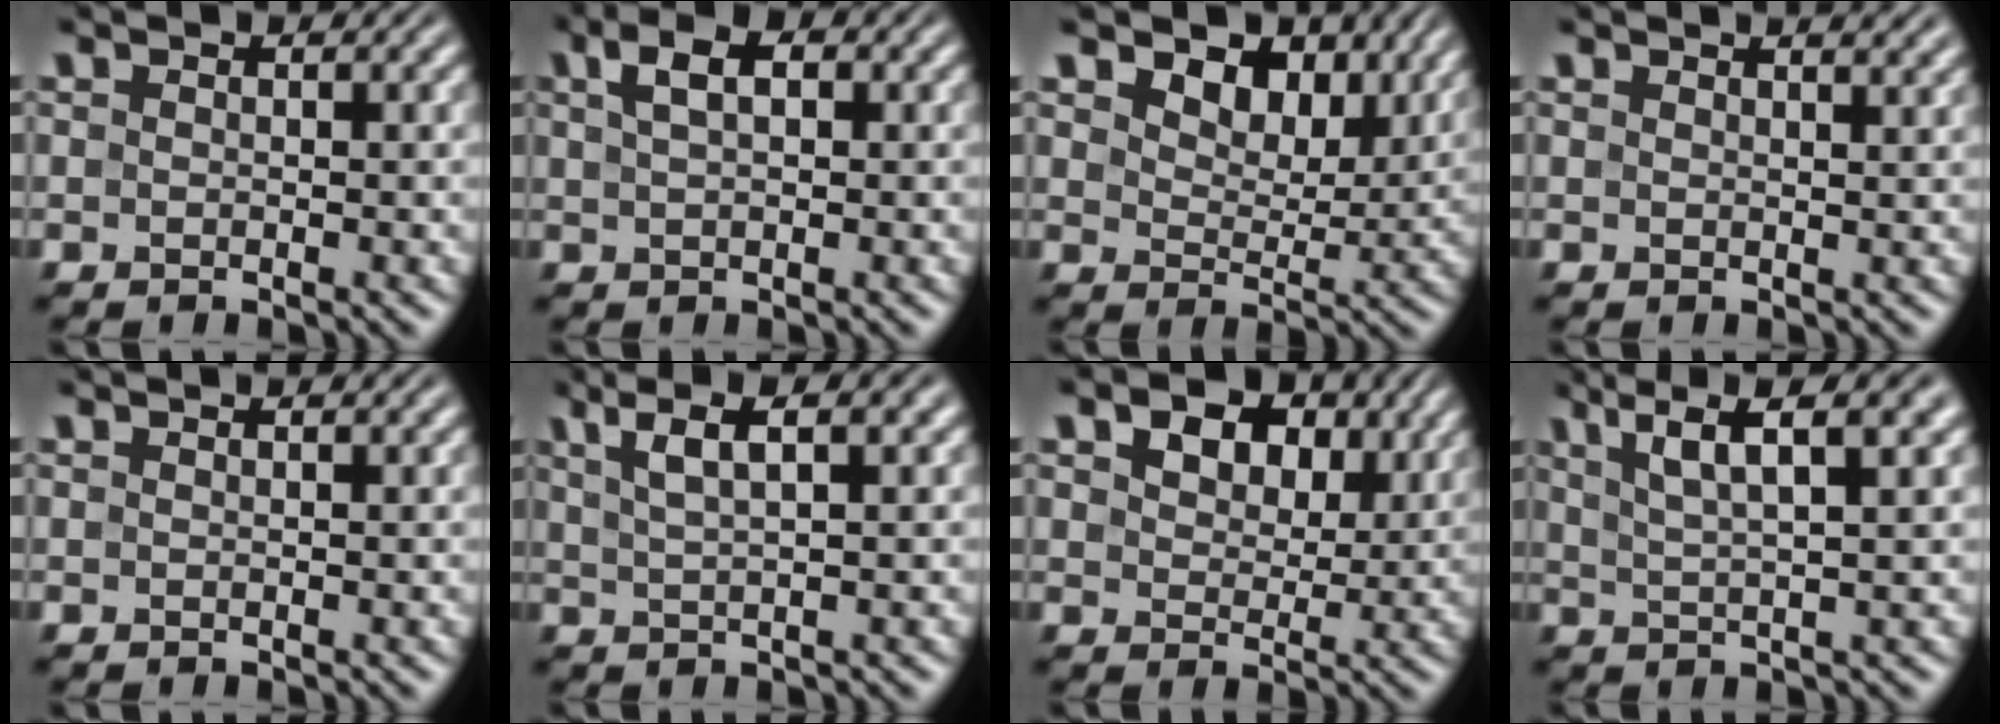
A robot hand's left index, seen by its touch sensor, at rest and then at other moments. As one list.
[{"total": 3.3, "force": [1.4, 1.7, 2.5], "torque": [-0.044, 0.011, 0.018]}, {"total": 7.2, "force": [4.5, 4.0, 3.9], "torque": [-0.070, -0.005, 0.063]}, {"total": 2.5, "force": [2.1, 0.8, 1.2], "torque": [-0.003, 0.013, 0.011]}, {"total": 0.8, "force": [0.6, 0.2, 0.4], "torque": [-0.003, 0.003, 0.006]}, {"total": 5.3, "force": [3.0, 1.4, 4.1], "torque": [-0.060, 0.018, 0.035]}, {"total": 7.9, "force": [4.2, 4.7, 4.7], "torque": [-0.082, 0.006, 0.056]}, {"total": 6.4, "force": [3.7, 1.2, 5.1], "torque": [-0.077, 0.014, 0.062]}]